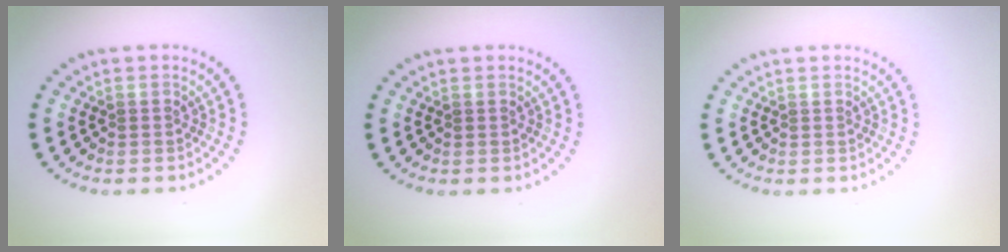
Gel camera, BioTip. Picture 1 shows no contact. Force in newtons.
{"total": 0.0}
{"total": 0.0}